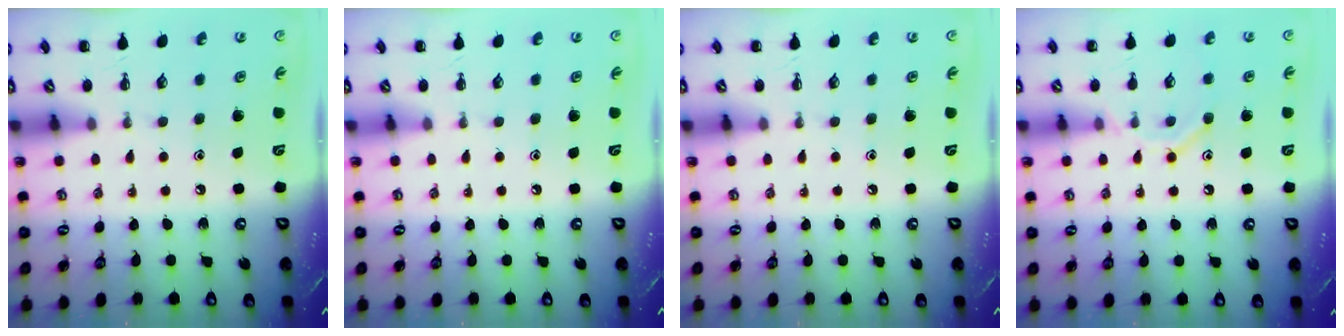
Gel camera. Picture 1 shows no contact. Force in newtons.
{"total": 0.0}
{"total": 0.0}
{"total": 9.8, "press": 9.8, "slide": 1.3}